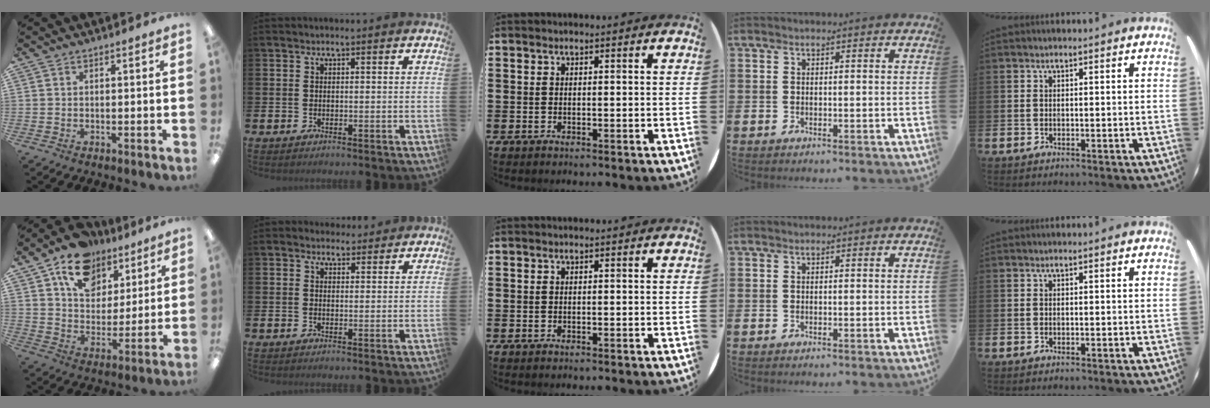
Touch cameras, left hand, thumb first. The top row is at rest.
{"thumb": {"total": 14.7, "force": [9.6, 9.5, 5.7], "torque": [-0.097, -0.048, 0.179]}, "index": {"total": 2.2, "force": [1.9, 1.1, 0.0], "torque": [0.003, -0.003, 0.034]}}